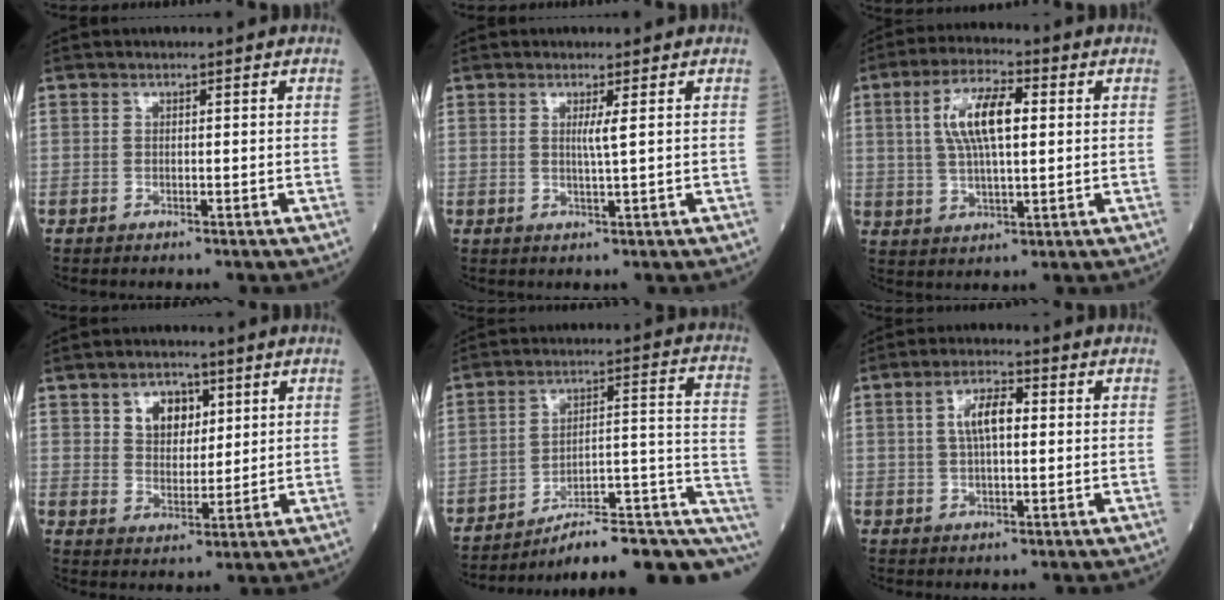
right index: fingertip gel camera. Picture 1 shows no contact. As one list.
[{"total": 1.8, "force": [0.6, -0.5, 1.6], "torque": [-0.035, -0.004, 0.013]}, {"total": 9.8, "force": [2.2, 2.9, 9.1], "torque": [-0.181, 0.015, 0.043]}, {"total": 5.8, "force": [2.7, 3.8, 3.5], "torque": [-0.058, 0.009, 0.052]}, {"total": 18.6, "force": [-13.1, 3.6, 12.6], "torque": [-0.103, 0.059, -0.175]}, {"total": 5.6, "force": [1.1, 1.8, 5.2], "torque": [-0.102, 0.015, 0.021]}]